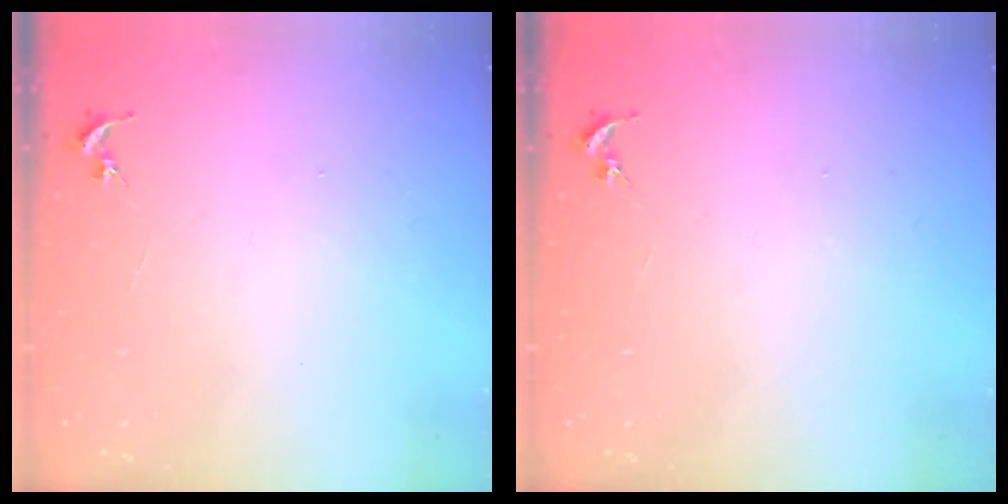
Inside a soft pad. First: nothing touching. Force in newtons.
{"total": 0.0}